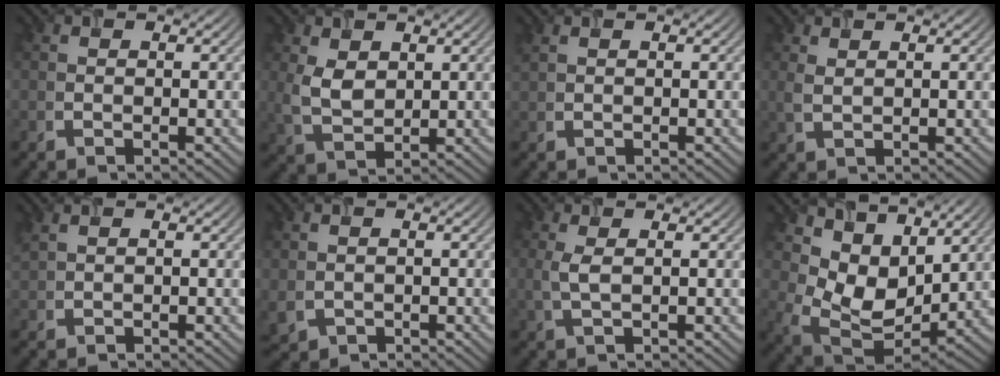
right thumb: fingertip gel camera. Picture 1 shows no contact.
{"total": 4.4, "force": [1.3, 2.8, 3.1], "torque": [-0.078, -0.006, 0.030]}
{"total": 0.8, "force": [0.7, 0.1, 0.4], "torque": [-0.015, 0.003, 0.018]}
{"total": 1.4, "force": [0.9, 0.5, 1.0], "torque": [-0.030, -0.004, 0.023]}
{"total": 1.3, "force": [1.1, 0.3, 0.7], "torque": [-0.022, 0.005, 0.027]}
{"total": 1.8, "force": [0.1, 1.6, 0.8], "torque": [-0.028, -0.010, 0.007]}
{"total": 2.3, "force": [0.5, 0.7, 2.2], "torque": [-0.056, 0.001, 0.010]}
{"total": 9.9, "force": [5.4, 6.2, 5.5], "torque": [-0.136, -0.016, 0.104]}